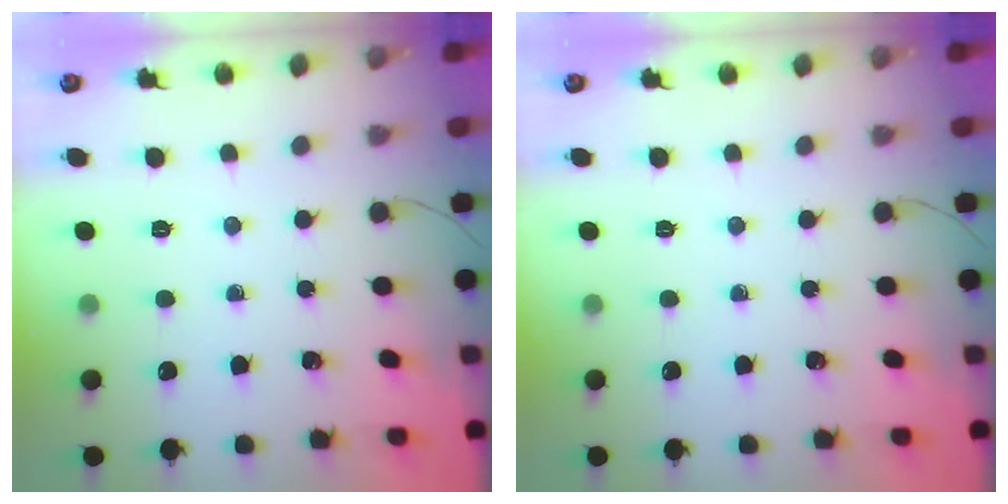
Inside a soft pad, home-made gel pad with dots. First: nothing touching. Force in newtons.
{"total": 0.0}